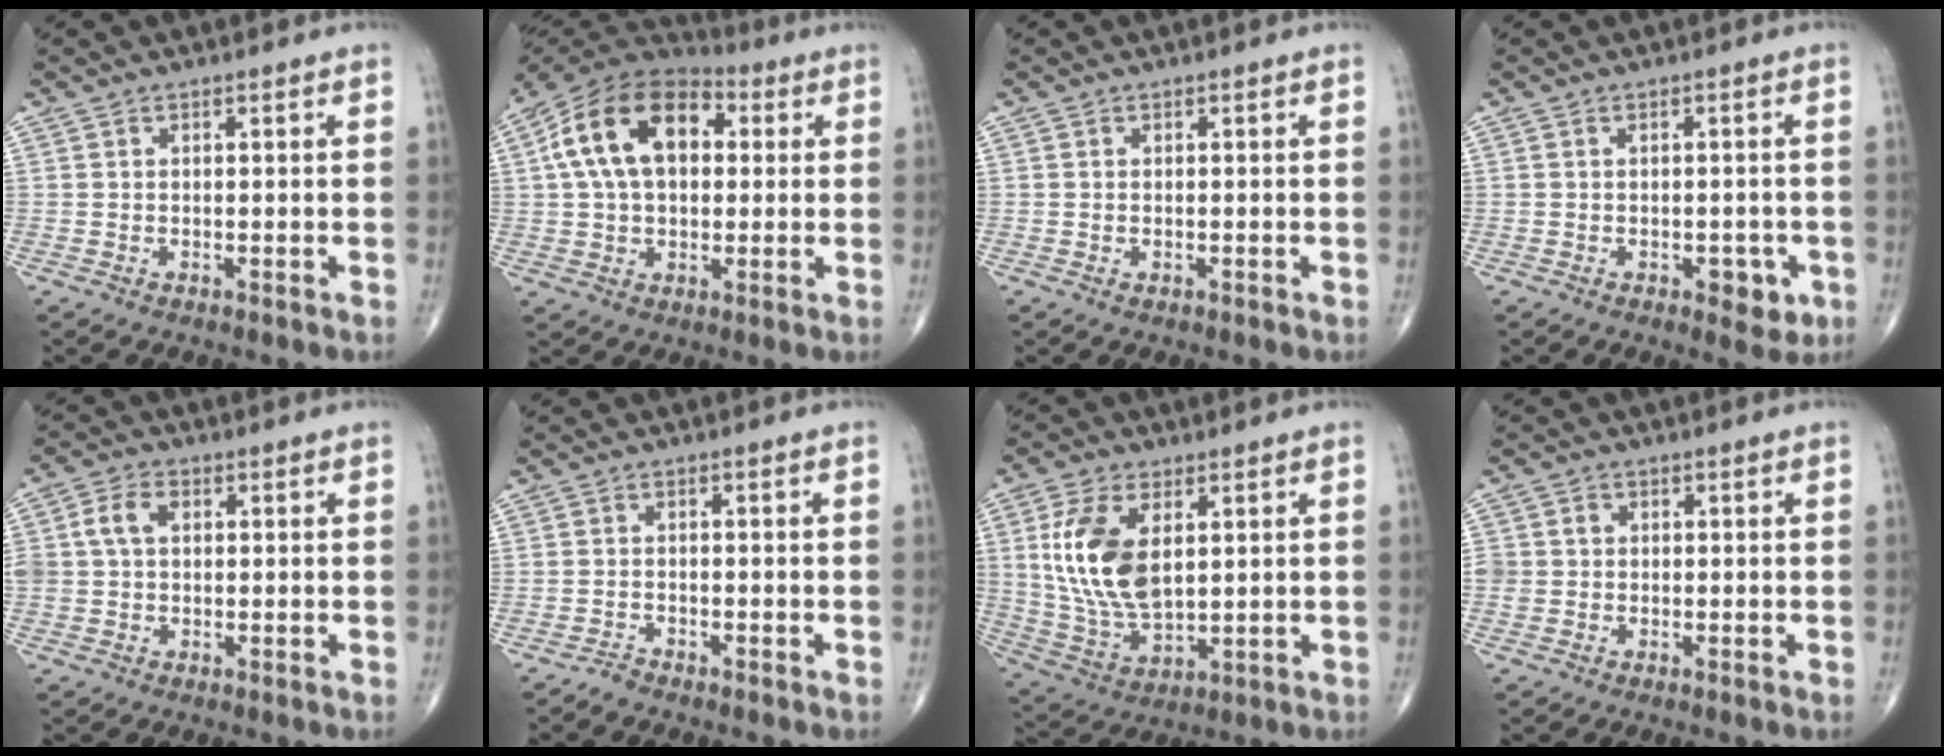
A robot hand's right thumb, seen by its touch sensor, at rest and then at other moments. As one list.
[{"total": 17.8, "force": [3.5, 11.3, 13.3], "torque": [-0.220, 0.024, 0.051]}, {"total": 0.6, "force": [-0.2, 0.3, 0.4], "torque": [-0.010, 0.000, -0.001]}, {"total": 4.4, "force": [-1.7, 2.4, 3.3], "torque": [-0.020, 0.002, -0.018]}, {"total": 6.2, "force": [1.2, 4.5, 4.1], "torque": [-0.084, 0.018, 0.022]}, {"total": 1.2, "force": [-1.2, 0.2, 0.1], "torque": [-0.004, 0.001, -0.023]}, {"total": 14.6, "force": [3.3, 8.0, 11.7], "torque": [-0.230, -0.015, 0.075]}, {"total": 3.0, "force": [0.0, 2.9, 0.8], "torque": [-0.002, 0.009, 0.004]}]